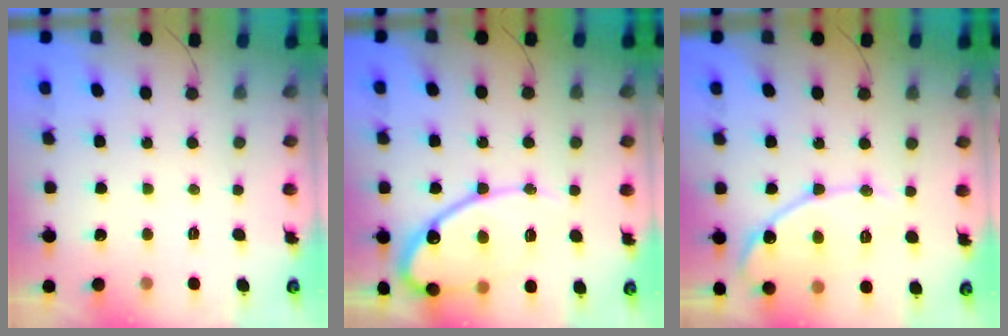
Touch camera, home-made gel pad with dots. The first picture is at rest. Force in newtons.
{"total": 15.1, "press": 15.0, "slide": 1.6}
{"total": 13.4, "press": 13.4, "slide": 0.9}